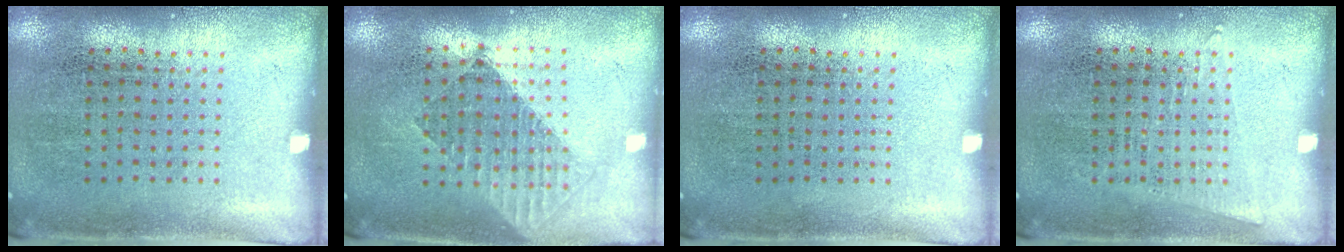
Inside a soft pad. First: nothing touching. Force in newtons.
{"total": 1.6, "press": 1.3, "slide": 0.9}
{"total": 0.0}
{"total": 0.9, "press": 0.9, "slide": 0.3}